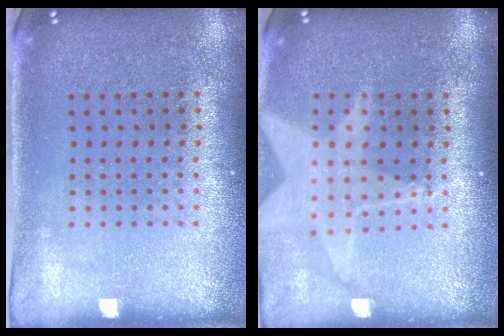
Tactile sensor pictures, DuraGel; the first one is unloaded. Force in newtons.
{"total": 1.8, "press": 1.5, "slide": 1.1}